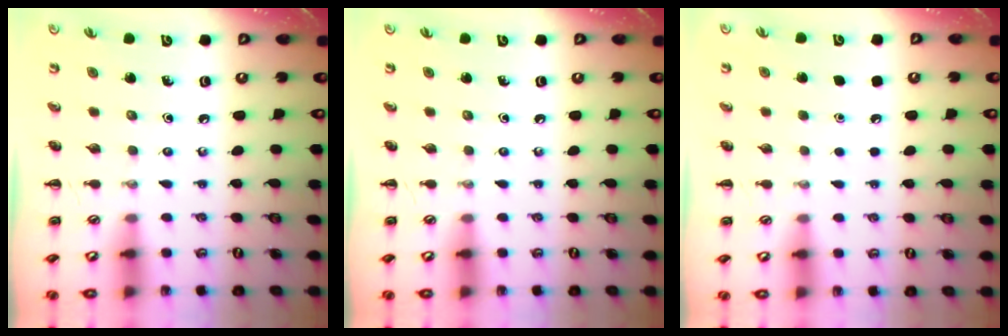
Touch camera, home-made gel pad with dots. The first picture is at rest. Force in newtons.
{"total": 0.0}
{"total": 1.6, "press": 1.6, "slide": 0.1}